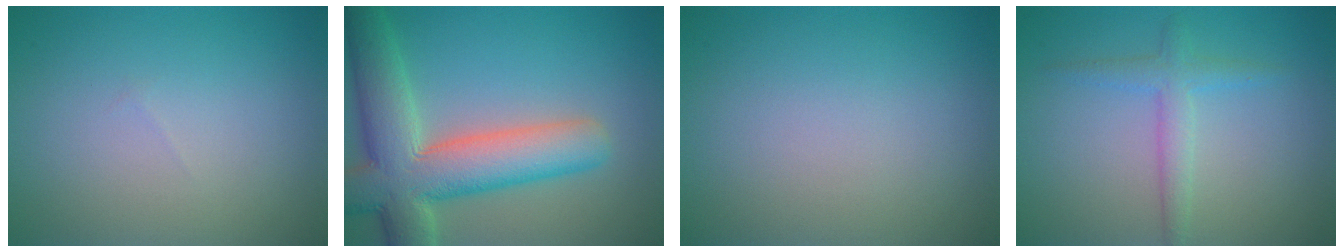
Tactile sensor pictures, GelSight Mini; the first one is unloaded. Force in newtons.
{"total": 9.9, "press": 9.9, "slide": 0.8}
{"total": 0.0}
{"total": 2.3, "press": 2.3, "slide": 0.1}